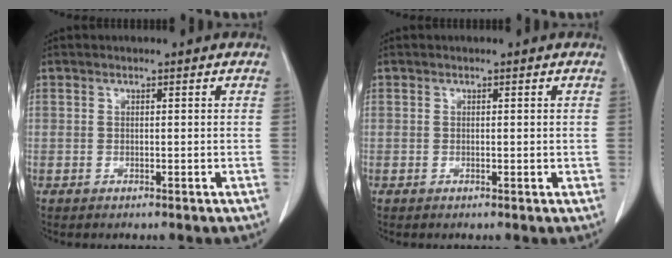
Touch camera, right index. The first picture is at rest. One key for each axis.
{"total": 0.8, "fx": 0.0, "fy": 0.4, "fz": 0.7, "tx": -0.007, "ty": -0.001, "tz": 0.003}